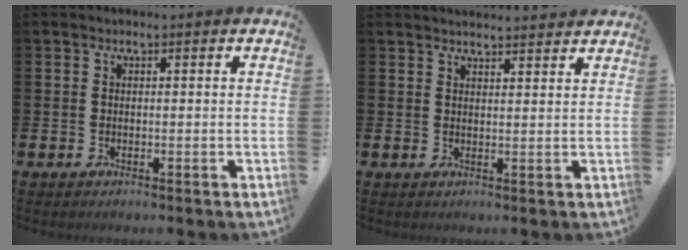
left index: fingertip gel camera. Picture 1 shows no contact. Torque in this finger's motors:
{"motor_torque": [0.90, -1.23, 0.02, 0.08]}